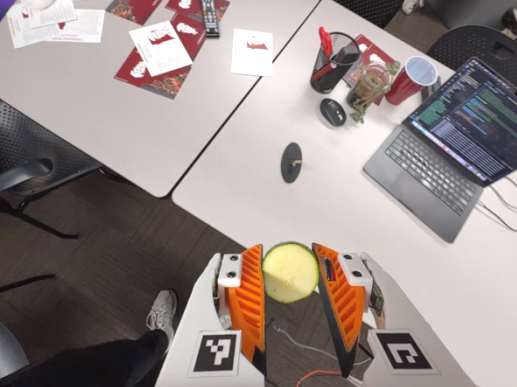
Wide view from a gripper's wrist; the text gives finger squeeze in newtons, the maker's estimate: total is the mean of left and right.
{"total": 11.3, "left": 11.8, "right": 10.8}